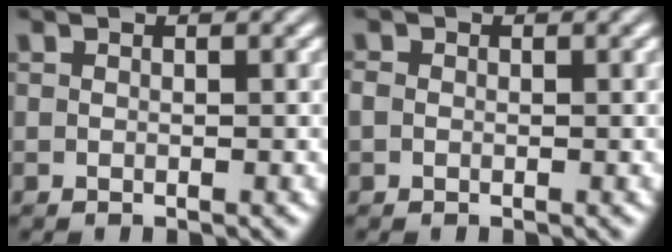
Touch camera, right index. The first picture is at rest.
{"total": 0.0}